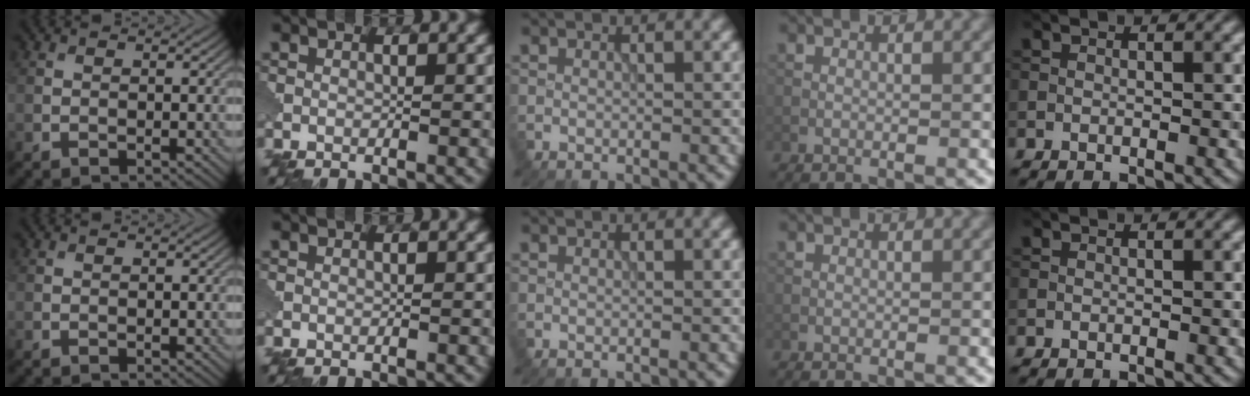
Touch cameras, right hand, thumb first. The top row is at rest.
{}